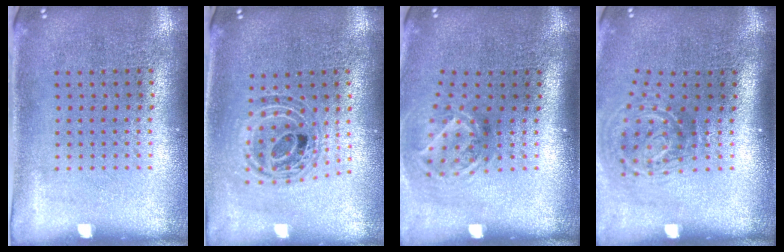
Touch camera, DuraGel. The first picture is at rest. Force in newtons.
{"total": 0.8, "press": 0.8, "slide": 0.2}
{"total": 1.9, "press": 1.3, "slide": 1.5}
{"total": 2.1, "press": 1.2, "slide": 1.6}